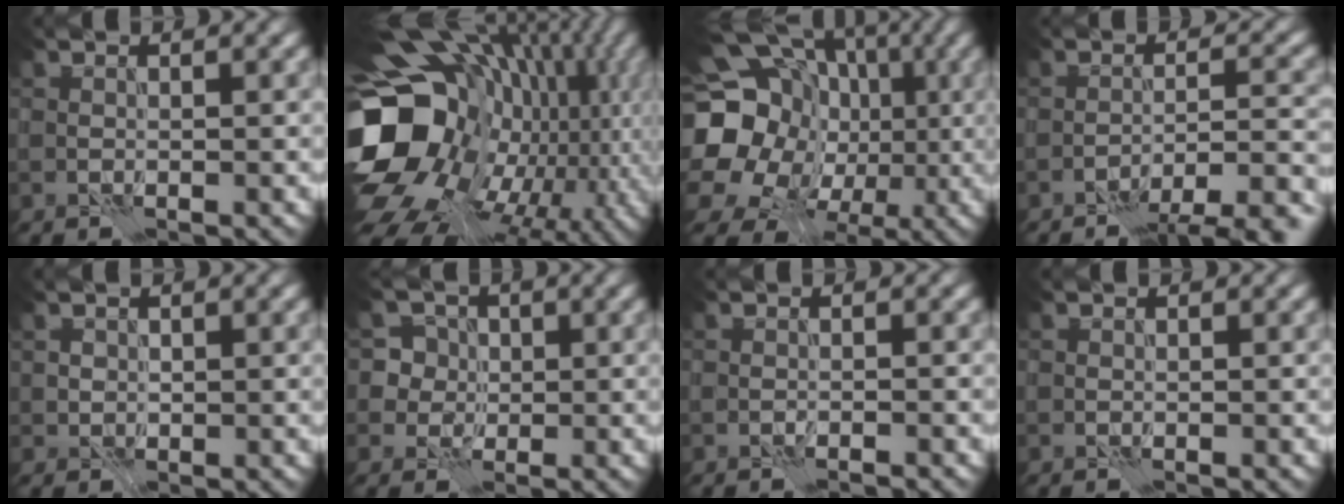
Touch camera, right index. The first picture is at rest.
{"total": 19.9, "force": [-1.6, 14.9, 13.1], "torque": [-0.249, -0.016, -0.003]}
{"total": 21.2, "force": [-0.7, 18.8, 9.9], "torque": [-0.200, -0.008, -0.038]}
{"total": 6.5, "force": [-5.1, 1.5, 3.9], "torque": [-0.052, 0.006, -0.067]}
{"total": 1.1, "force": [0.6, 0.9, 0.1], "torque": [-0.001, 0.000, 0.012]}
{"total": 4.9, "force": [1.4, 4.6, 1.2], "torque": [-0.006, 0.029, 0.006]}
{"total": 0.8, "force": [-0.8, -0.1, 0.0], "torque": [0.001, 0.001, -0.013]}
{"total": 0.0}